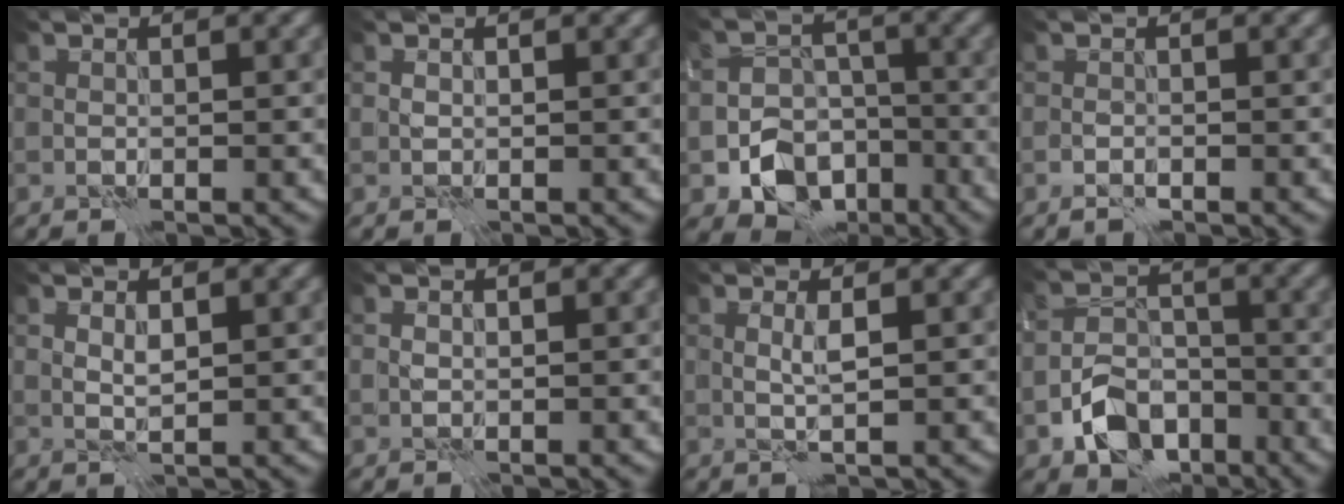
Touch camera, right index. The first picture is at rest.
{"total": 0.0}
{"total": 7.6, "force": [-4.0, 5.6, 3.2], "torque": [-0.026, -0.004, -0.071]}
{"total": 0.7, "force": [-0.6, 0.2, 0.3], "torque": [-0.005, 0.004, -0.012]}
{"total": 0.9, "force": [0.6, 0.1, 0.7], "torque": [-0.018, -0.001, 0.013]}
{"total": 0.0}
{"total": 1.3, "force": [0.5, -0.1, 1.2], "torque": [-0.029, 0.003, 0.007]}
{"total": 5.8, "force": [-3.2, 3.9, 2.8], "torque": [-0.041, -0.006, -0.058]}